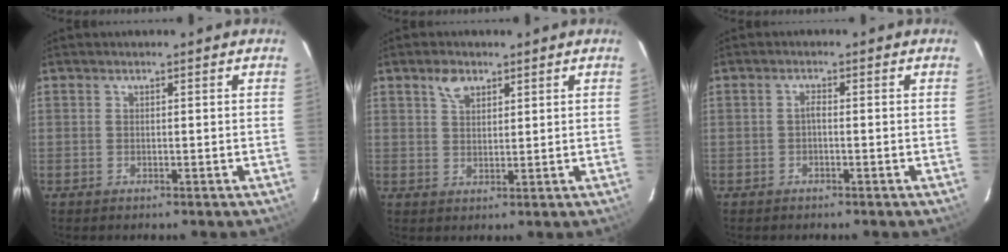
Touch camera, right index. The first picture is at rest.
{"total": 3.7, "force": [2.3, 2.2, 2.0], "torque": [-0.032, 0.011, 0.042]}
{"total": 1.0, "force": [-0.4, 0.3, 0.9], "torque": [-0.016, 0.007, -0.010]}